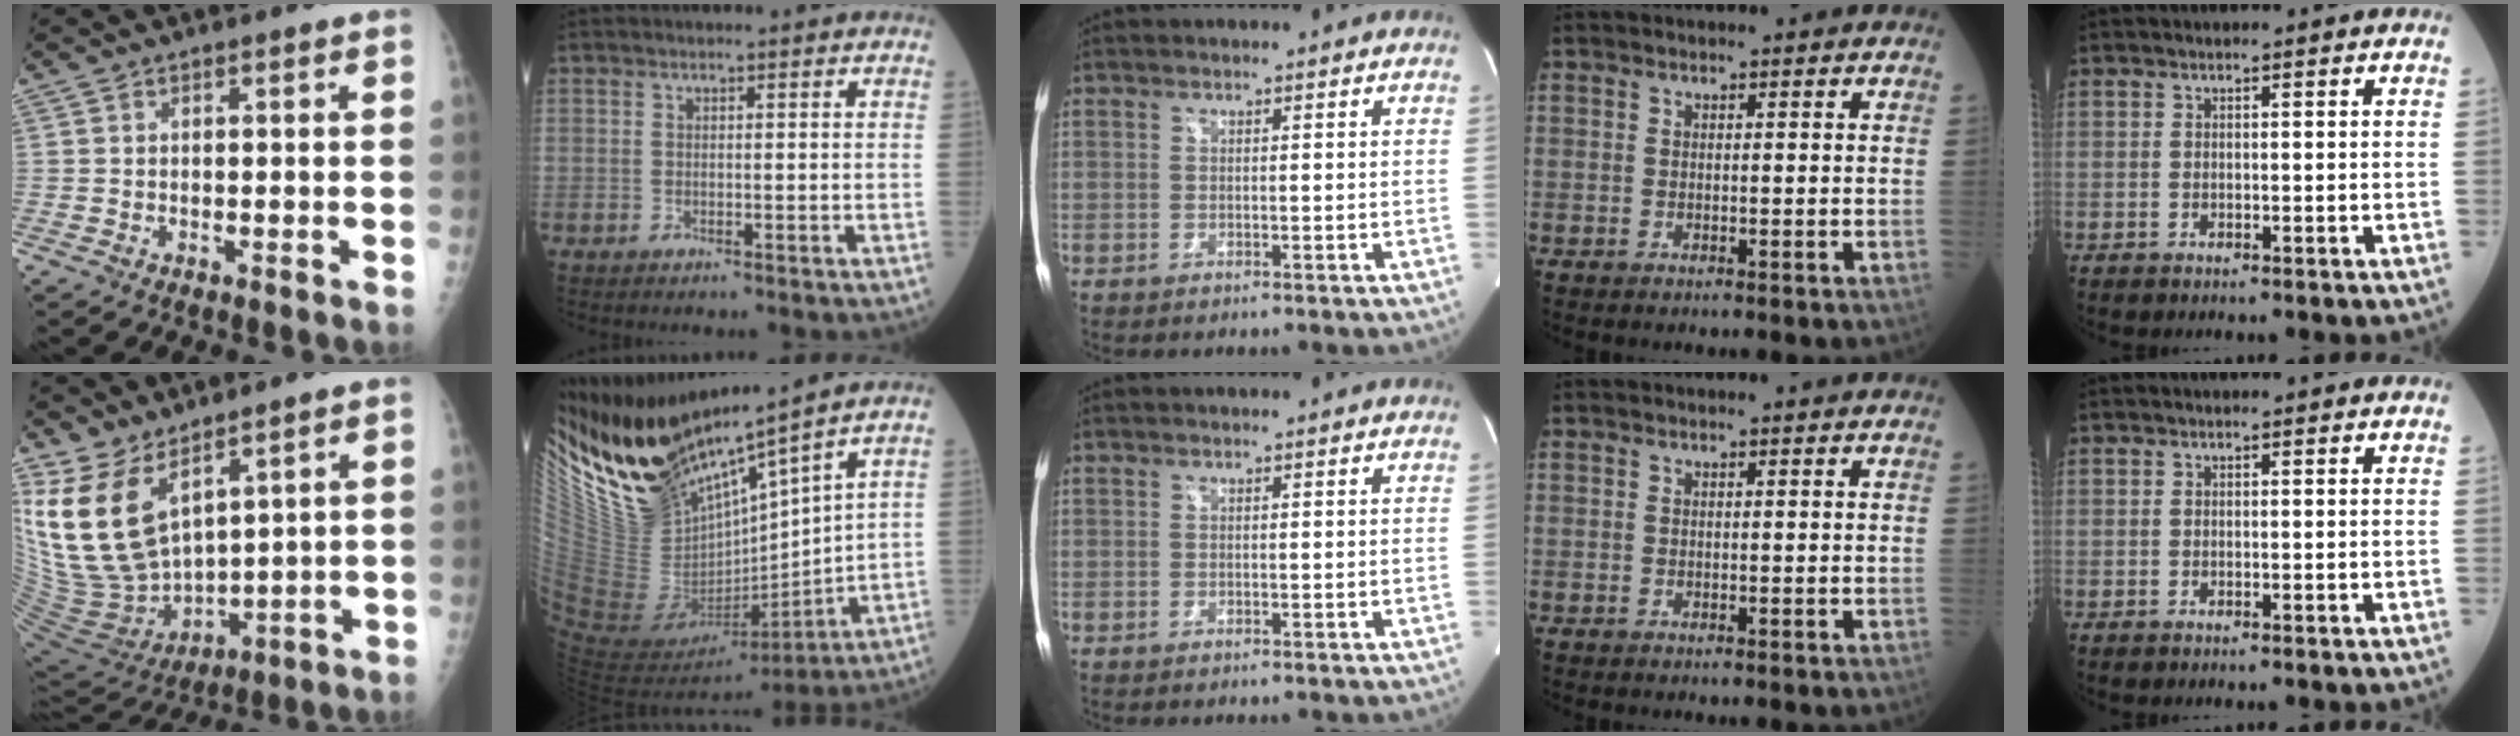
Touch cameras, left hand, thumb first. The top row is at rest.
{"thumb": {"total": 17.7, "force": [9.3, 9.4, 11.9], "torque": [-0.221, -0.060, 0.207]}, "index": {"total": 16.4, "force": [14.7, 1.7, 7.3], "torque": [-0.136, -0.036, 0.302]}}